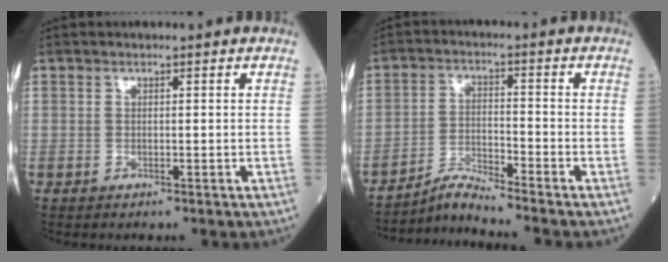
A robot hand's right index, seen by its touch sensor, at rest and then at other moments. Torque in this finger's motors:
{"motor_torque": [-0.18, -0.25, 0.05, -0.01]}